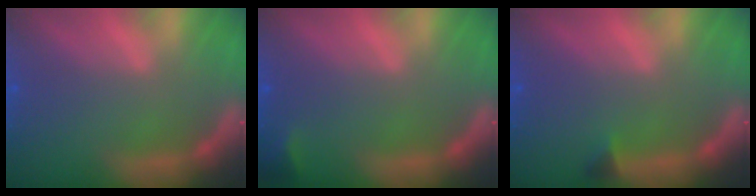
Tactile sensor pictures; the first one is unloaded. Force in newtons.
{"total": 1.4}
{"total": 0.9}